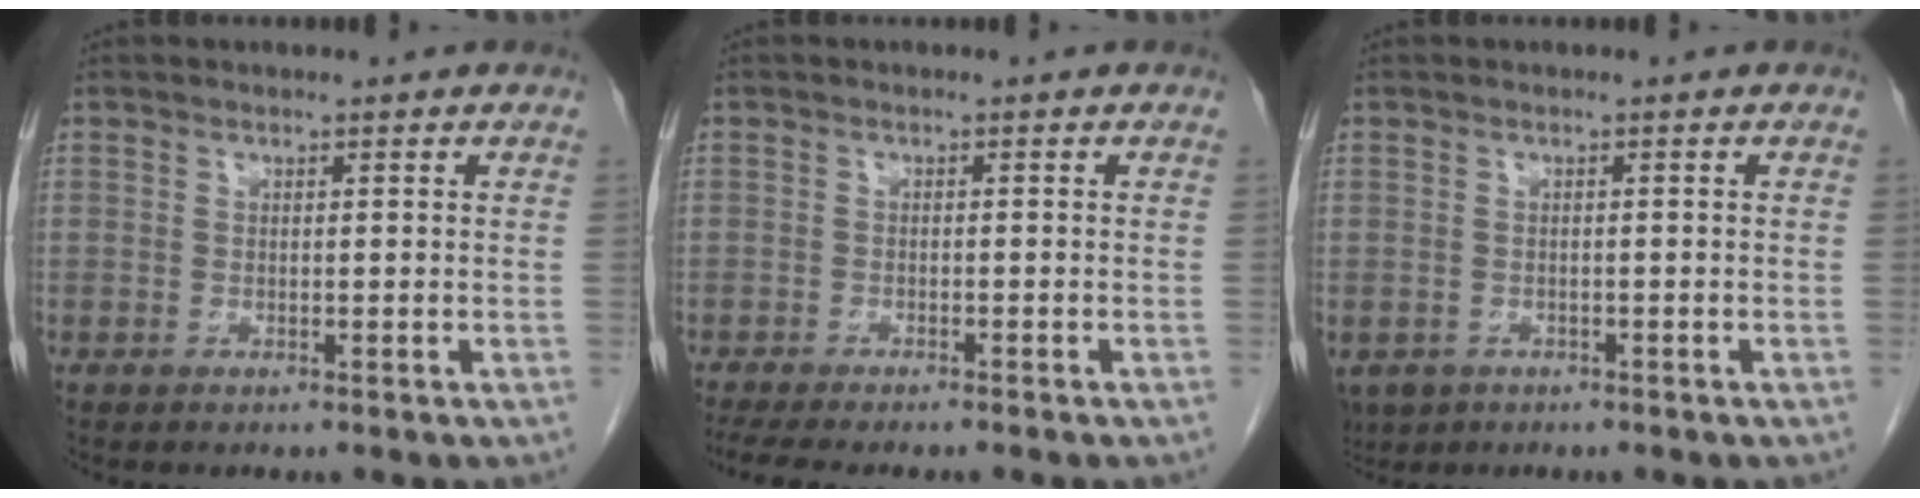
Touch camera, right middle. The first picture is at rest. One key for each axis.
{"total": 7.9, "fx": -6.7, "fy": 0.8, "fz": 4.2, "tx": -0.055, "ty": -0.012, "tz": -0.099}
{"total": 5.2, "fx": -2.9, "fy": 4.0, "fz": 1.8, "tx": -0.041, "ty": -0.004, "tz": -0.043}